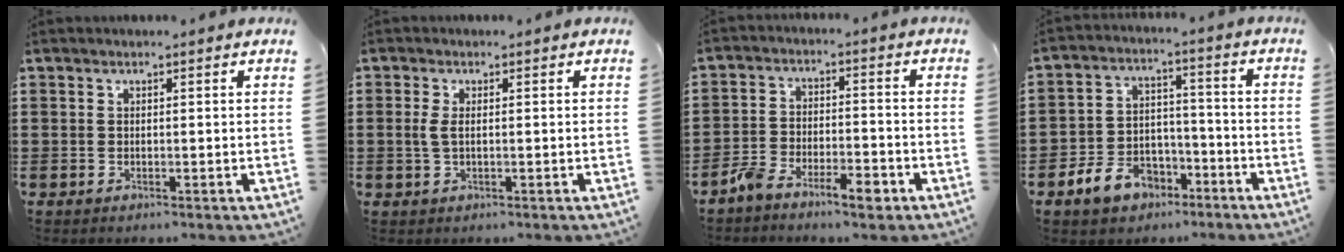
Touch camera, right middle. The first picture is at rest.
{"total": 2.4, "force": [0.2, 1.1, 2.1], "torque": [-0.059, -0.002, -0.002]}
{"total": 5.9, "force": [-4.8, 2.0, 2.8], "torque": [-0.056, 0.017, -0.092]}
{"total": 7.5, "force": [-5.5, 4.5, 2.4], "torque": [-0.058, 0.030, -0.108]}